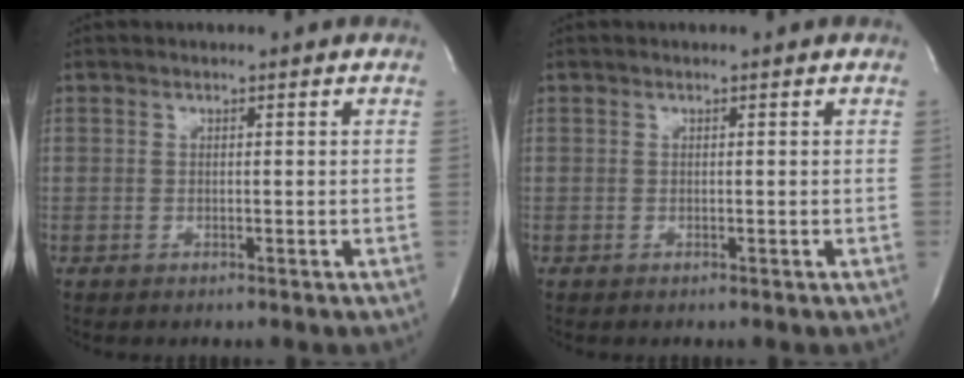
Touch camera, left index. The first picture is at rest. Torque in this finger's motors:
{"motor_torque": [0.00, 0.00, -0.01, 0.00]}